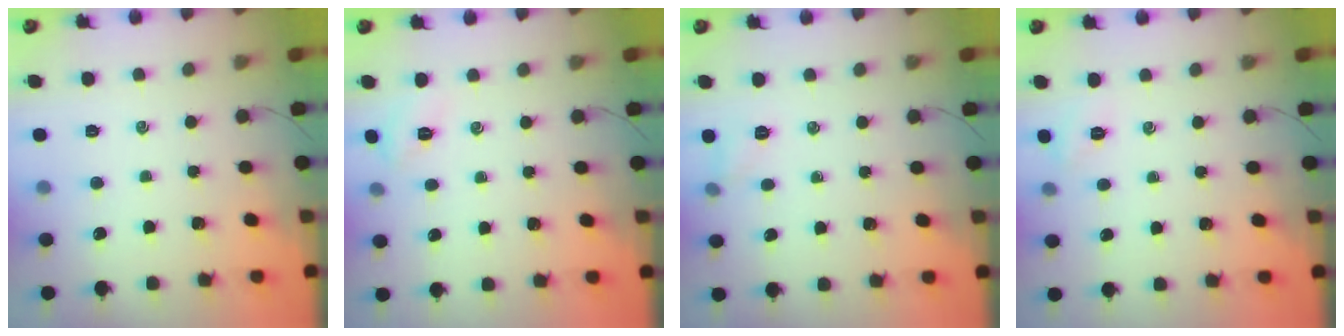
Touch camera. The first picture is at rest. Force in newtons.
{"total": 3.2, "press": 3.1, "slide": 1.0}
{"total": 5.7, "press": 5.5, "slide": 1.4}
{"total": 2.2, "press": 2.2, "slide": 0.6}